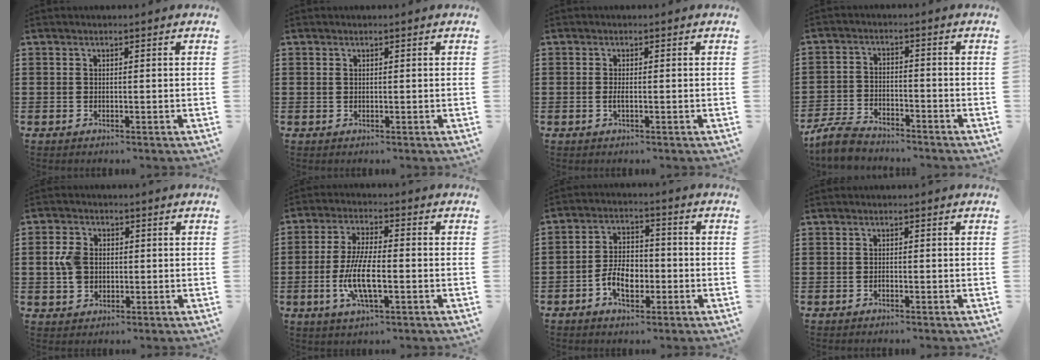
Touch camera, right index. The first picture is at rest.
{"total": 0.5, "force": [0.2, 0.4, 0.3], "torque": [-0.007, 0.002, 0.004]}
{"total": 1.1, "force": [-0.3, 0.1, 1.1], "torque": [-0.020, -0.003, -0.005]}
{"total": 4.9, "force": [-4.6, 0.8, 1.4], "torque": [-0.047, -0.002, -0.095]}
{"total": 4.7, "force": [0.2, 3.7, 3.0], "torque": [-0.089, 0.006, -0.005]}
{"total": 8.3, "force": [-2.3, 2.5, 7.6], "torque": [-0.167, -0.014, -0.047]}
{"total": 6.2, "force": [-2.2, 3.8, 4.3], "torque": [-0.083, 0.002, -0.045]}
{"total": 0.5, "force": [-0.4, 0.2, 0.2], "torque": [-0.005, -0.001, -0.008]}